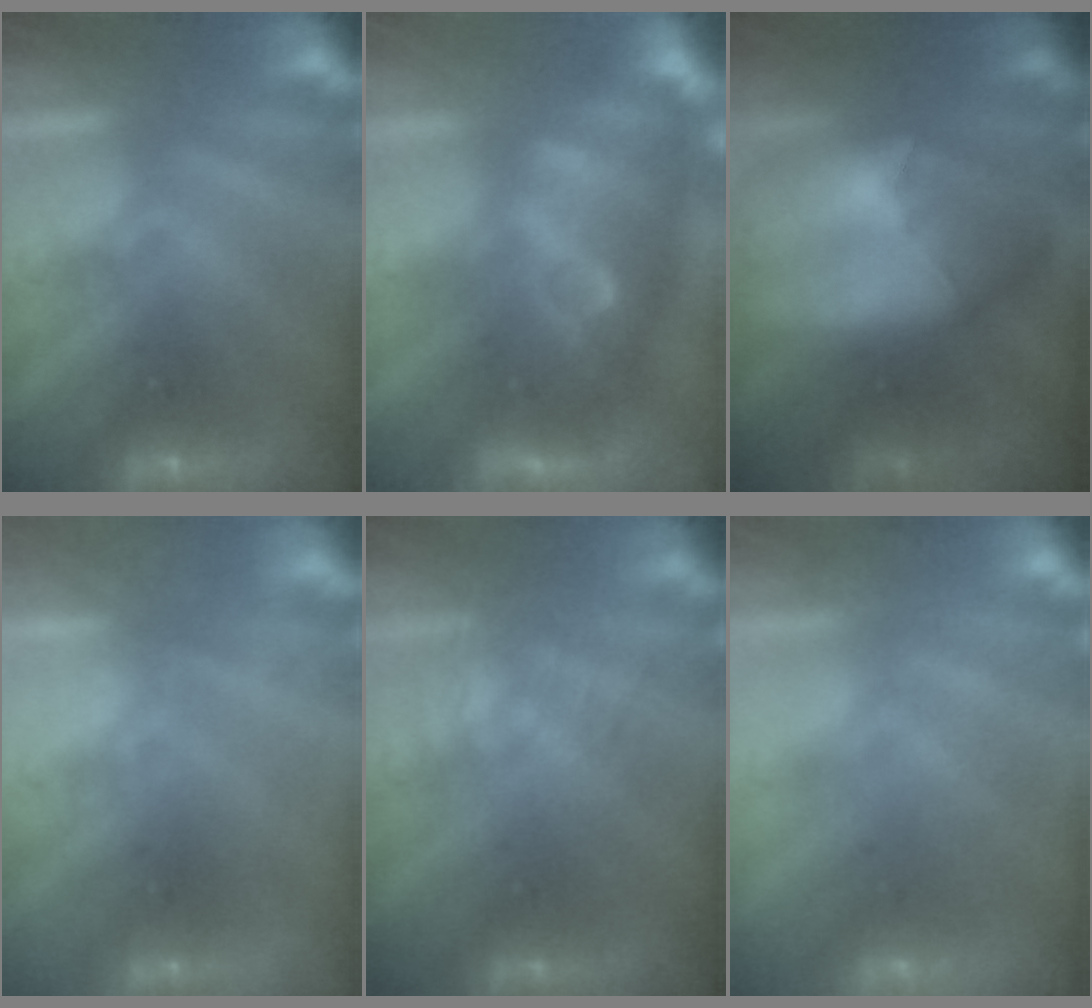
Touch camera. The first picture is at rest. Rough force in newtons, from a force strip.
{"total": 11.8}
{"total": 8.7}
{"total": 2.0}
{"total": 3.6}
{"total": 8.5}